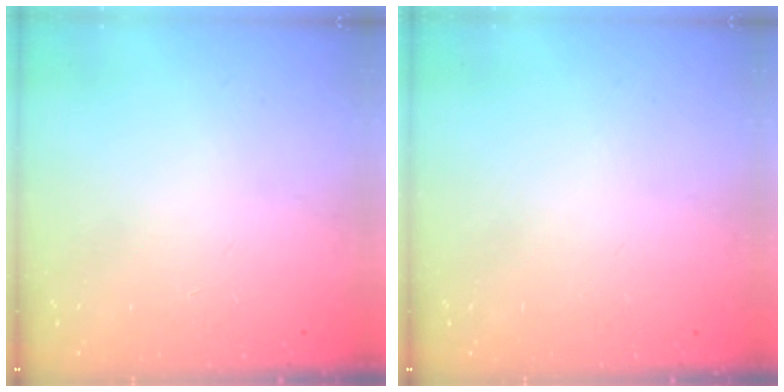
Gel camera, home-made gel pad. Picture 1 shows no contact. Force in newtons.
{"total": 0.0}